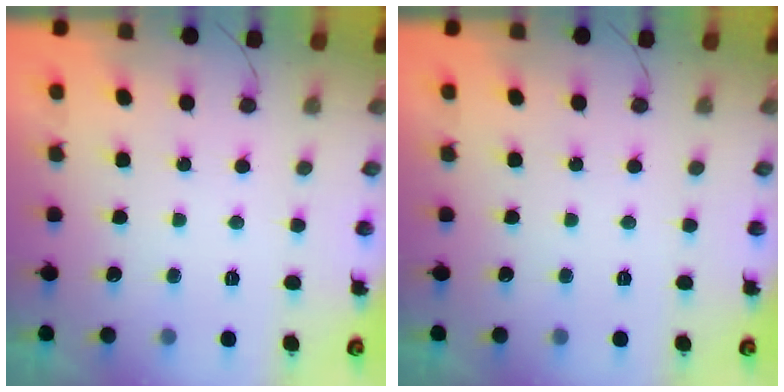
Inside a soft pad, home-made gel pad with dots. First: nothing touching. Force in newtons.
{"total": 0.0}